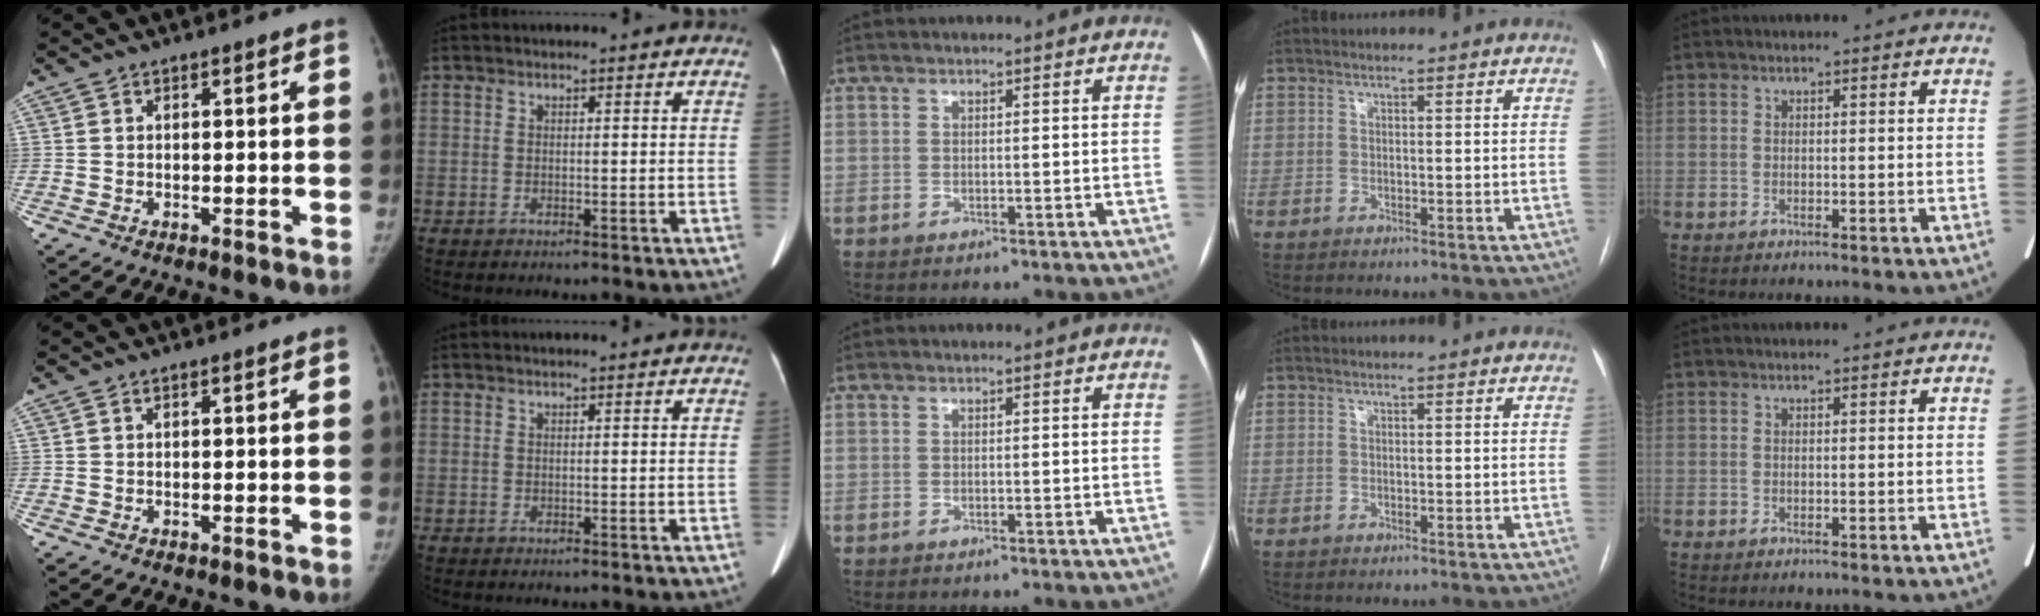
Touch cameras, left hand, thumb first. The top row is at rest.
{}